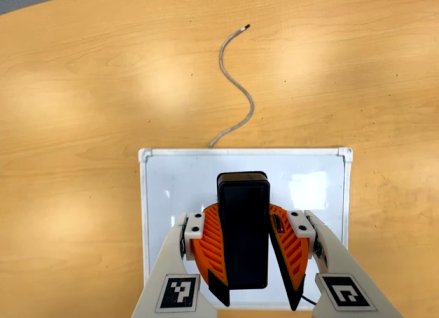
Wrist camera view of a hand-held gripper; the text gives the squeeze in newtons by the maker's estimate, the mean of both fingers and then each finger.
{"total": 8.7, "left": 8.9, "right": 8.6}